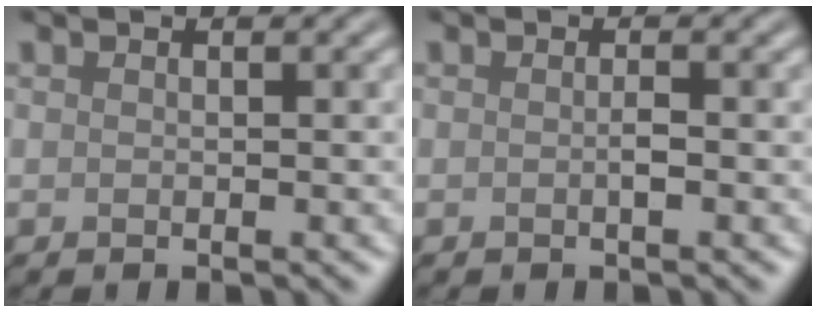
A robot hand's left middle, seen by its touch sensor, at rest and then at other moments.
{"total": 0.7, "force": [-0.1, 0.1, 0.7], "torque": [-0.013, 0.000, -0.002]}